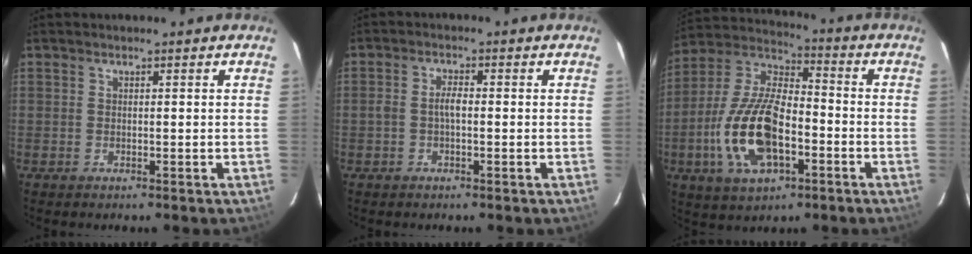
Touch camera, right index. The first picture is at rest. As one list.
[{"total": 2.5, "force": [-0.4, 1.0, 2.3], "torque": [-0.046, 0.006, -0.008]}, {"total": 18.0, "force": [-5.4, 8.3, 15.0], "torque": [-0.319, -0.002, -0.098]}]